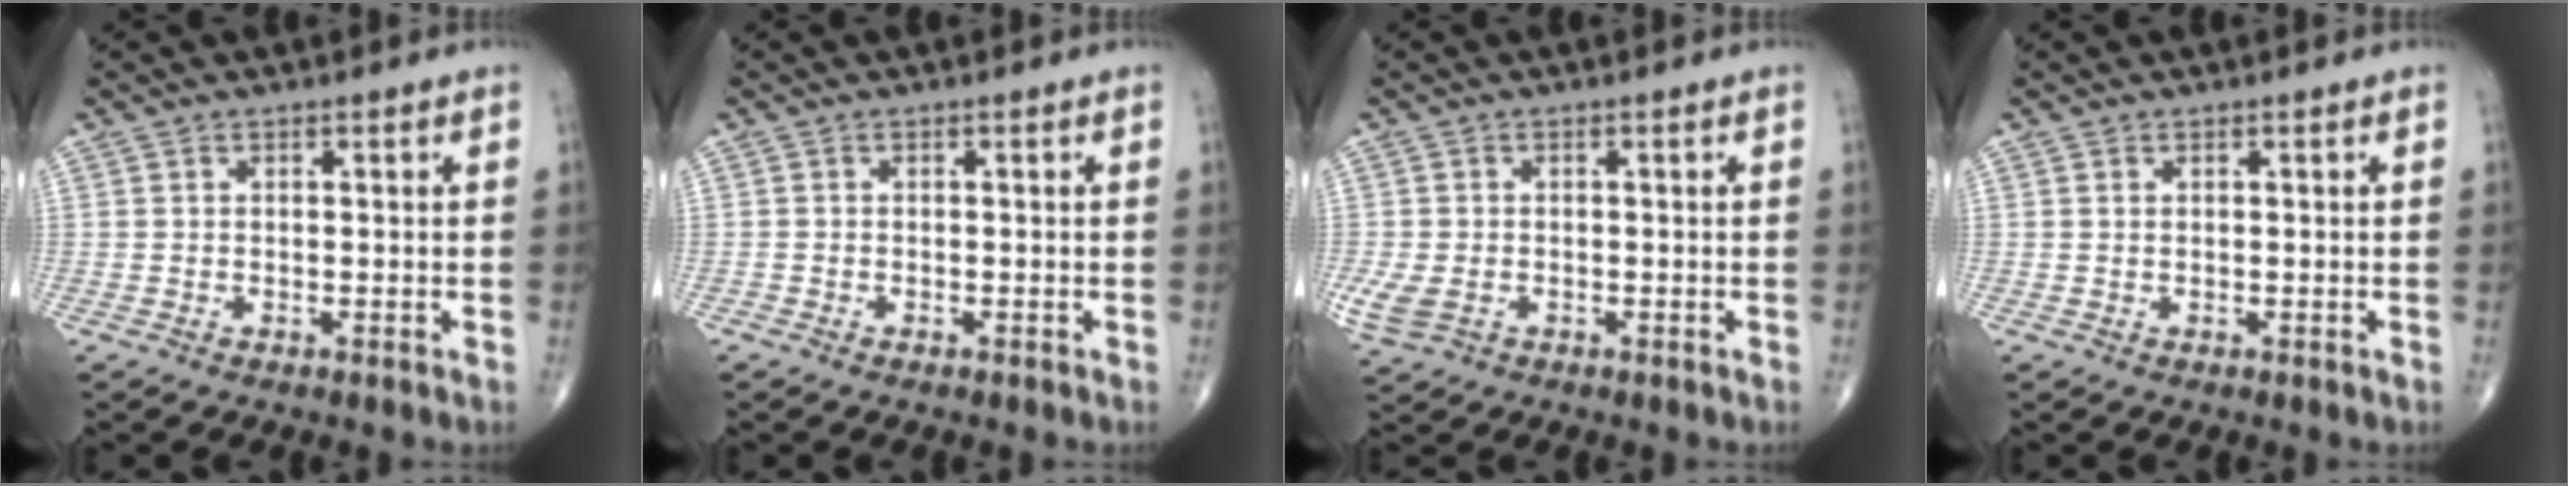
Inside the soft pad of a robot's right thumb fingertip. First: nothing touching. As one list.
[{"total": 0.0}, {"total": 4.1, "force": [-1.1, 2.8, 2.7], "torque": [-0.071, 0.000, -0.014]}, {"total": 0.0}]